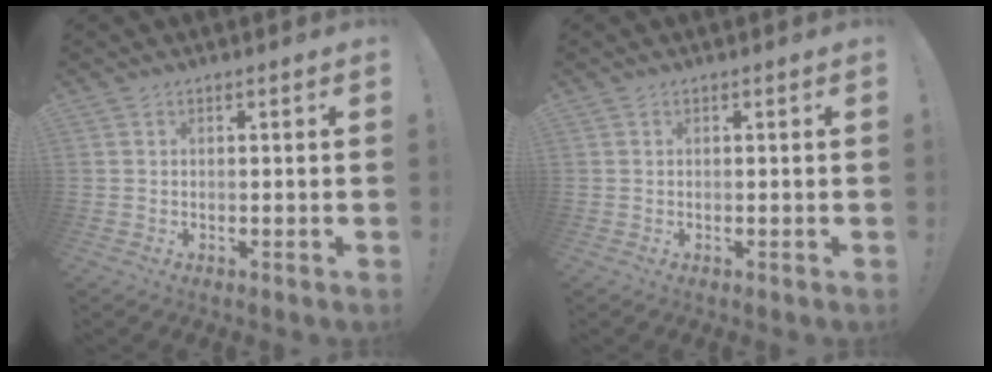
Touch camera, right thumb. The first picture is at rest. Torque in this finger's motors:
{"motor_torque": [0.00, 0.00, 0.00, 0.00, 0.00]}